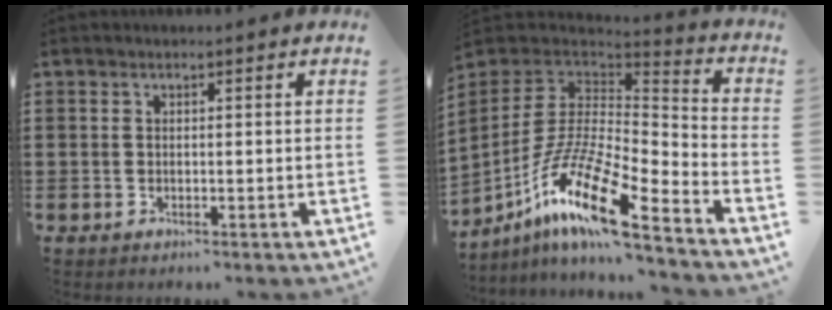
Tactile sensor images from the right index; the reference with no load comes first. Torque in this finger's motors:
{"motor_torque": [1.02, -0.95, 1.05, 0.21]}